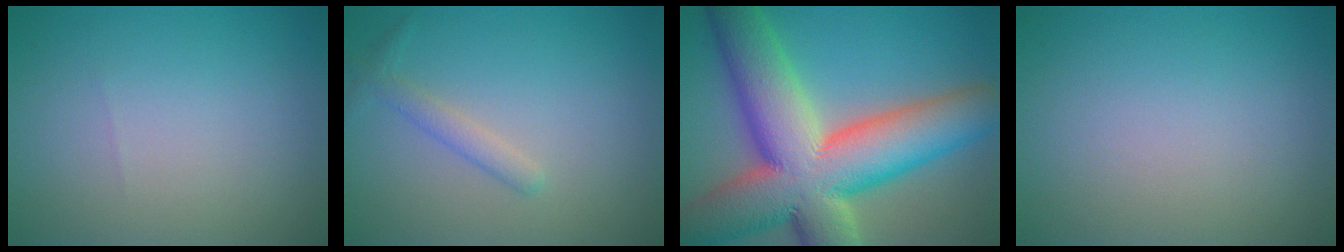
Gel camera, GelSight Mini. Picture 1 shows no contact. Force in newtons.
{"total": 1.7, "press": 1.7, "slide": 0.1}
{"total": 16.9, "press": 16.8, "slide": 1.4}
{"total": 0.0}